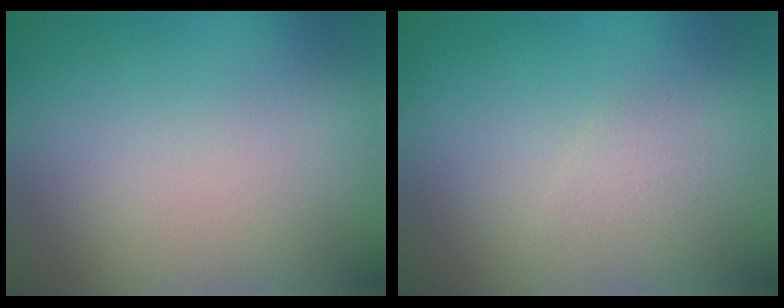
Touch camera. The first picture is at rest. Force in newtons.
{"total": 0.8, "press": 0.8, "slide": 0.0}